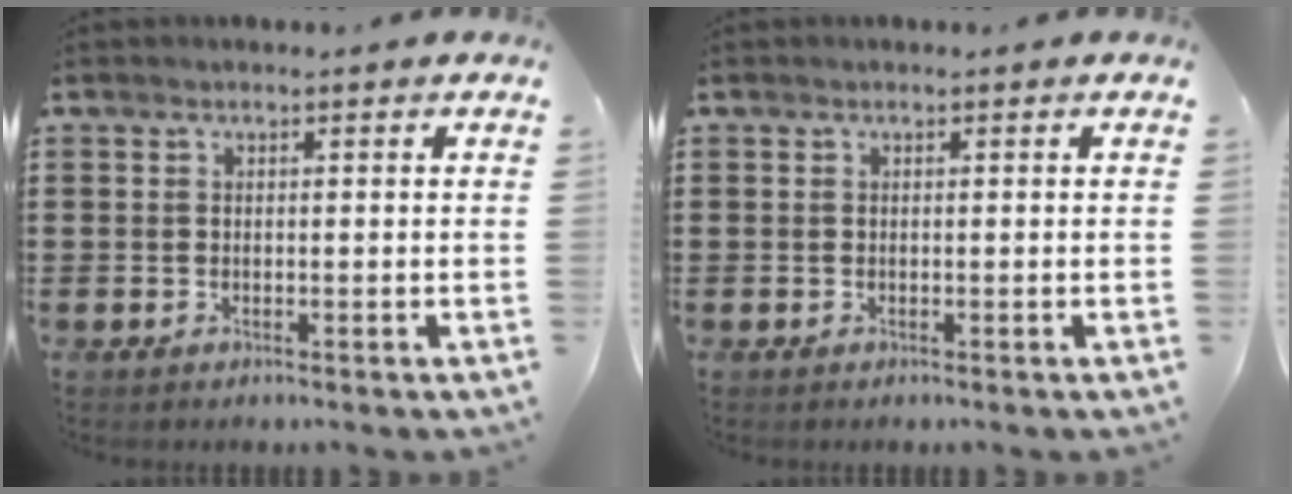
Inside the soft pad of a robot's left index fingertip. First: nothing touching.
{"total": 0.0}